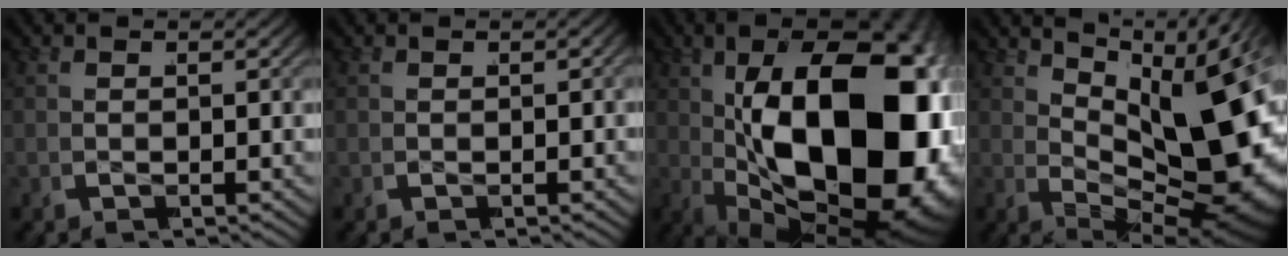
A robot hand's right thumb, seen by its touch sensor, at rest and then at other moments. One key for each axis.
{"total": 0.0}
{"total": 31.8, "fx": -3.1, "fy": 17.8, "fz": 26.2, "tx": -0.399, "ty": -0.060, "tz": -0.010}
{"total": 17.4, "fx": -0.7, "fy": 9.7, "fz": 14.4, "tx": -0.223, "ty": -0.022, "tz": 0.005}